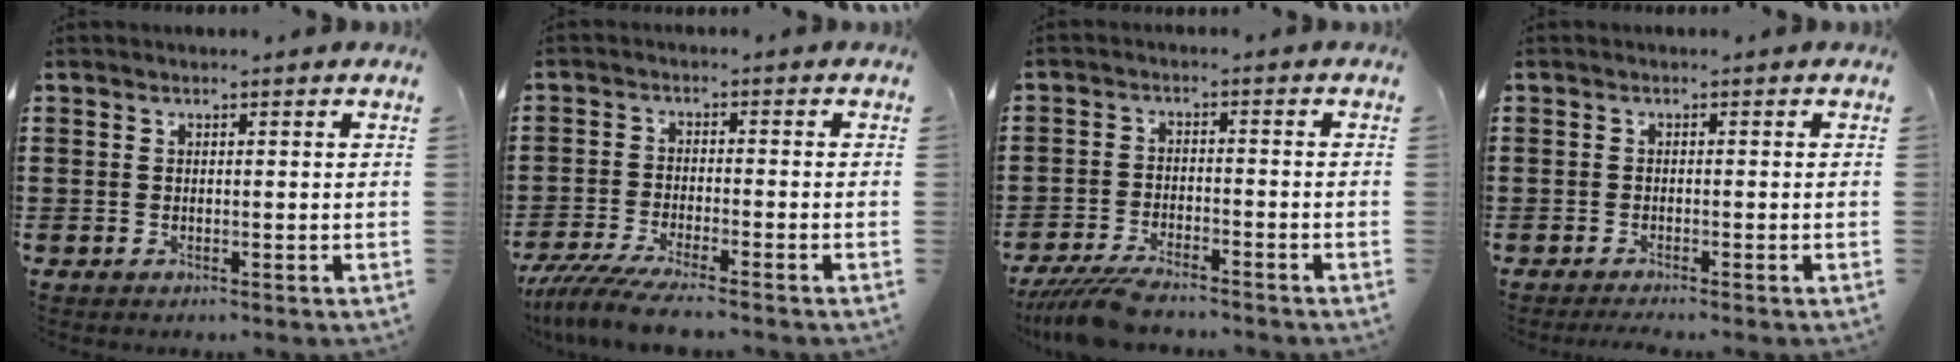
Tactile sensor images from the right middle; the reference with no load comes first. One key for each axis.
{"total": 5.1, "fx": -4.6, "fy": -0.3, "fz": 2.2, "tx": -0.065, "ty": -0.025, "tz": -0.094}
{"total": 5.4, "fx": -5.0, "fy": 0.5, "fz": 2.1, "tx": -0.051, "ty": -0.007, "tz": -0.098}
{"total": 0.7, "fx": -0.6, "fy": -0.2, "fz": 0.2, "tx": -0.006, "ty": -0.004, "tz": -0.012}